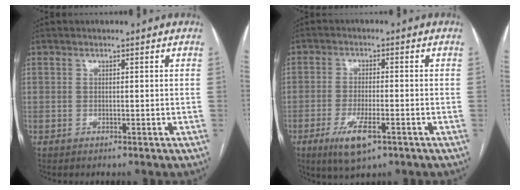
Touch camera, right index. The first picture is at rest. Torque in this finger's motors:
{"motor_torque": [0.87, -0.40, 0.17, 0.08]}